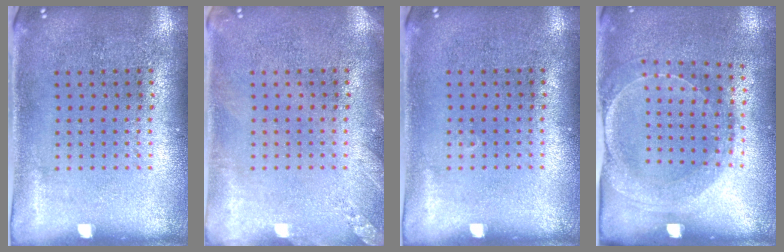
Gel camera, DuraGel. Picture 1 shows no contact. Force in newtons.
{"total": 1.3, "press": 1.3, "slide": 0.2}
{"total": 0.0}
{"total": 1.5, "press": 1.5, "slide": 0.4}